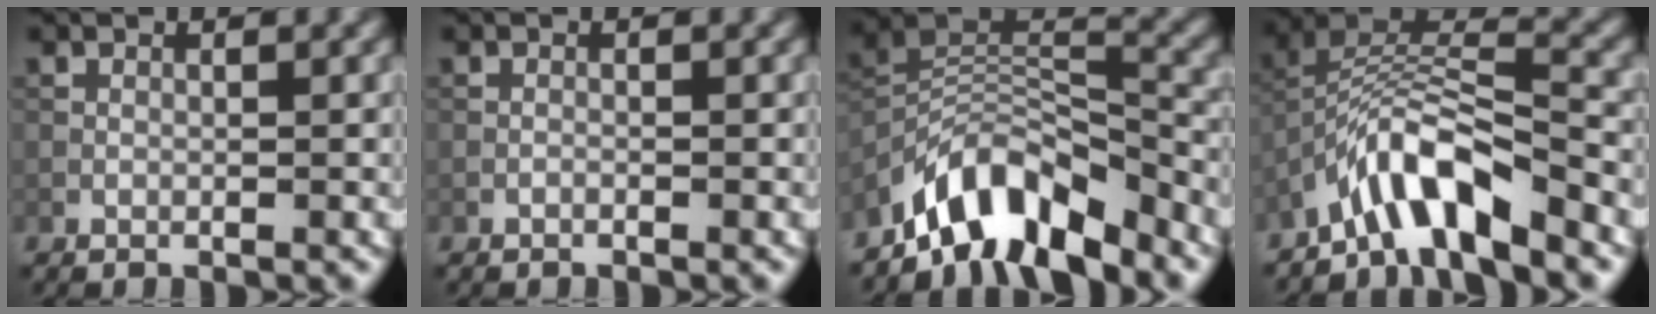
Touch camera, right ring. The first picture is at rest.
{"total": 0.0}
{"total": 8.3, "force": [-6.6, 2.8, 4.2], "torque": [-0.060, 0.001, -0.128]}
{"total": 6.8, "force": [-4.9, 1.7, 4.5], "torque": [-0.077, 0.010, -0.096]}